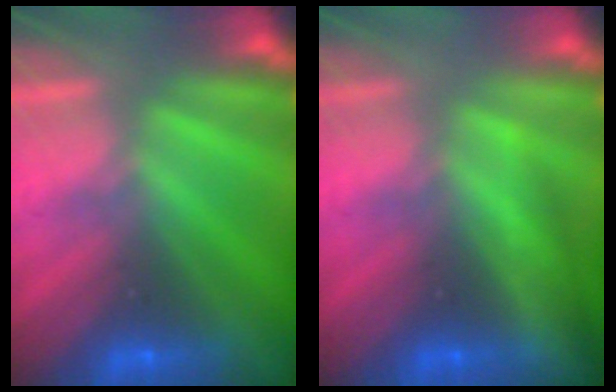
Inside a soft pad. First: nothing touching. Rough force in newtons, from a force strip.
{"total": 3.4}